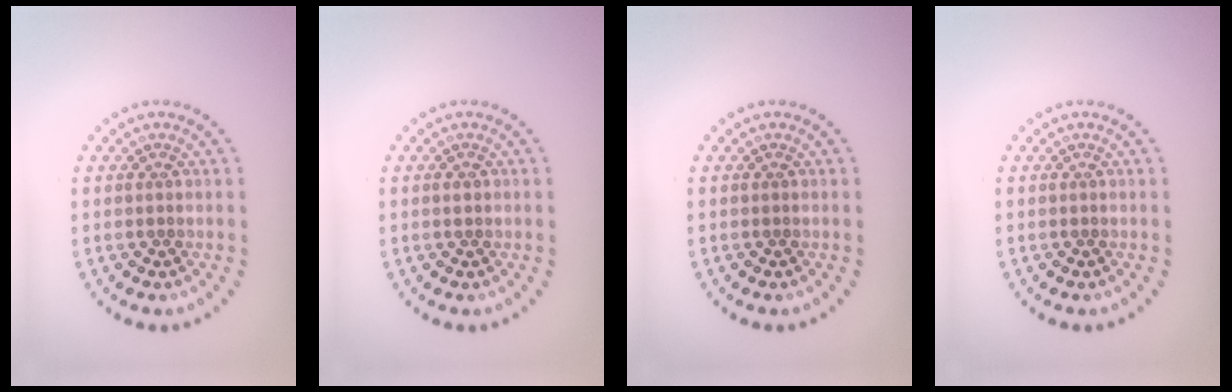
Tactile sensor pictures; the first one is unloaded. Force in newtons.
{"total": 0.7, "press": 0.7, "slide": 0.1}
{"total": 0.0}
{"total": 0.0}